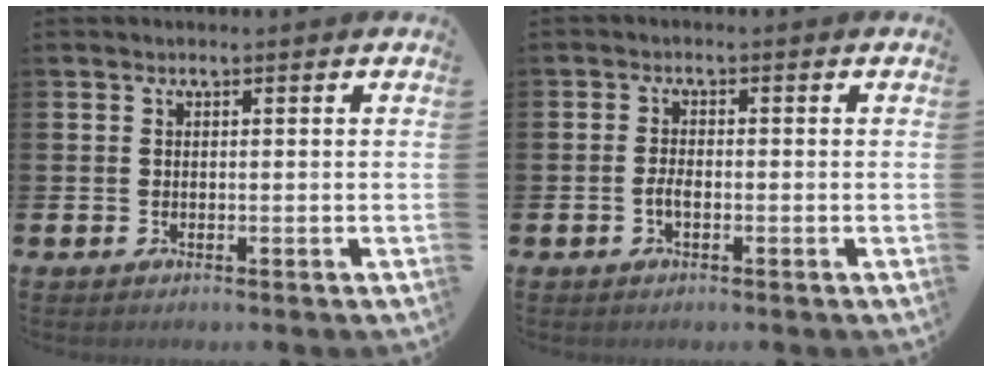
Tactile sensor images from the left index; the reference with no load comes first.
{"total": 1.7, "force": [-0.6, 0.7, 1.4], "torque": [-0.024, 0.001, -0.014]}